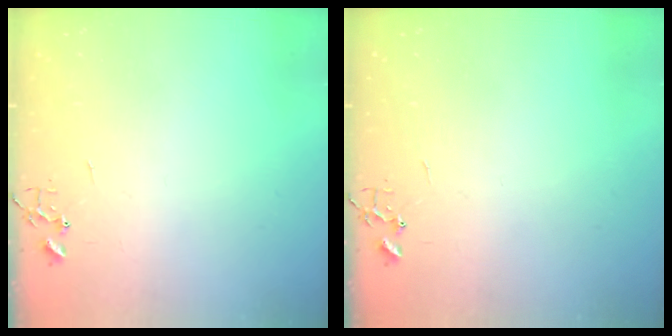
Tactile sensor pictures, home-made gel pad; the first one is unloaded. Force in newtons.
{"total": 0.0}